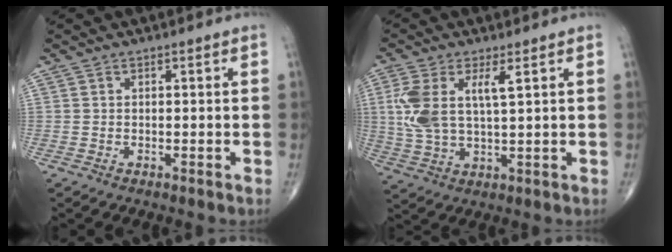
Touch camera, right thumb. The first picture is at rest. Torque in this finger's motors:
{"motor_torque": [0.14, 0.28, 1.26, 0.39, 0.35]}